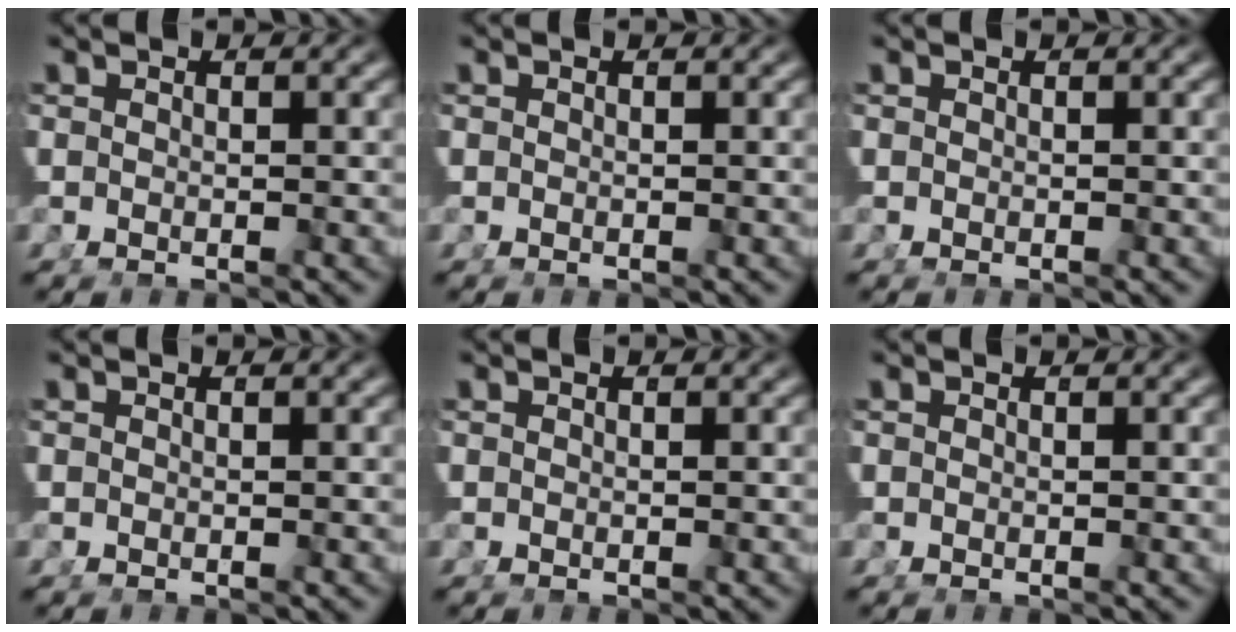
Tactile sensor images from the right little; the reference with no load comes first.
{"total": 0.0}
{"total": 0.0}
{"total": 0.0}
{"total": 0.0}
{"total": 0.0}